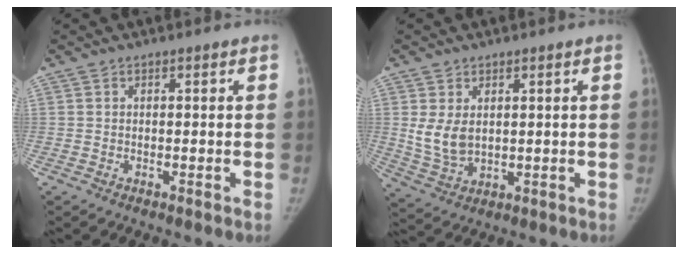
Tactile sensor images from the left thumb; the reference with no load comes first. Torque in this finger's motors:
{"motor_torque": [0.02, 0.01, 0.20, -0.22, 0.06]}